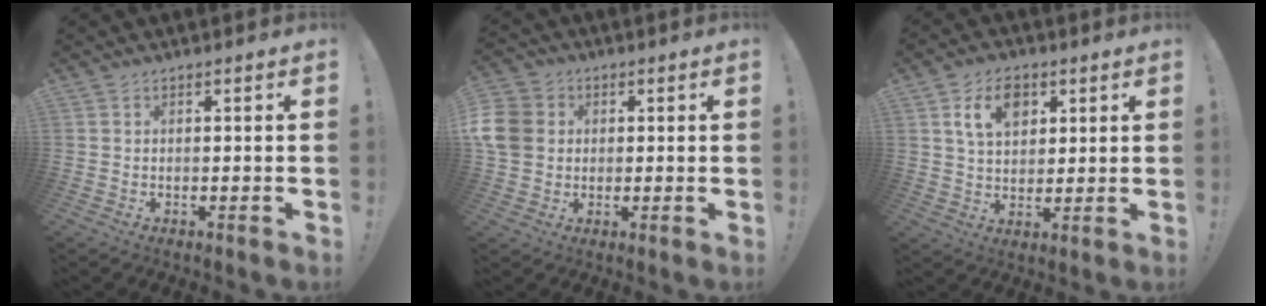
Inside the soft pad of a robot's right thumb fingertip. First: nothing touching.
{"total": 9.5, "force": [1.2, 8.2, 4.6], "torque": [-0.097, 0.008, 0.025]}
{"total": 9.7, "force": [4.2, 6.5, 5.8], "torque": [-0.097, 0.000, 0.079]}